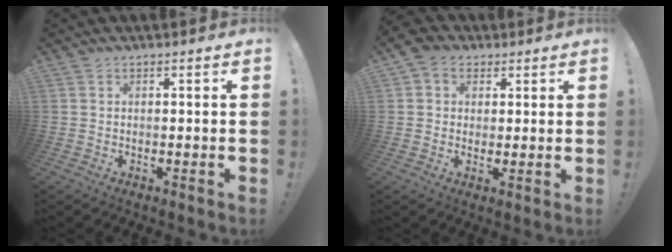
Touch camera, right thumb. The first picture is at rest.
{"total": 5.9, "force": [2.2, 4.9, 2.5], "torque": [-0.046, 0.002, 0.046]}